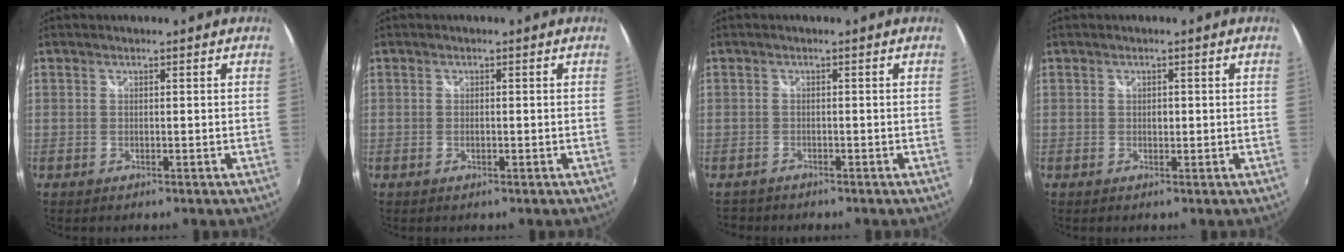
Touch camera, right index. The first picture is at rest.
{"total": 0.8, "force": [-0.3, 0.3, 0.6], "torque": [-0.014, 0.000, -0.006]}
{"total": 2.0, "force": [-1.6, 1.3, 0.0], "torque": [-0.009, 0.003, -0.029]}
{"total": 0.9, "force": [-0.1, 0.8, 0.5], "torque": [-0.008, 0.000, -0.002]}